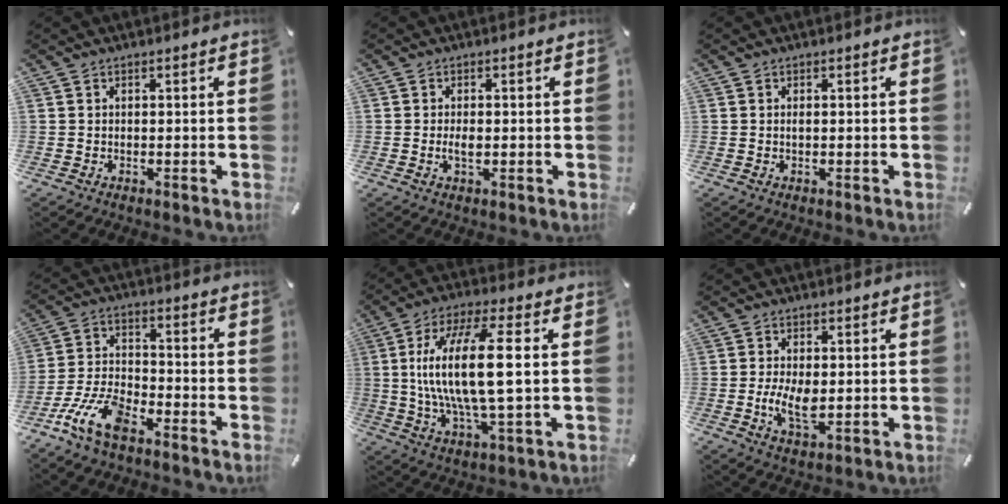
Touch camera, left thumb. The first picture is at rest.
{"total": 2.4, "force": [-0.2, 1.2, 2.1], "torque": [-0.048, -0.002, -0.007]}
{"total": 0.6, "force": [0.1, 0.2, 0.6], "torque": [-0.013, -0.001, 0.002]}
{"total": 12.0, "force": [-8.1, 4.9, 7.5], "torque": [-0.152, 0.036, -0.148]}
{"total": 17.7, "force": [1.5, 4.9, 17.0], "torque": [-0.356, -0.011, 0.011]}
{"total": 6.8, "force": [-0.4, 3.5, 5.8], "torque": [-0.121, -0.006, -0.011]}